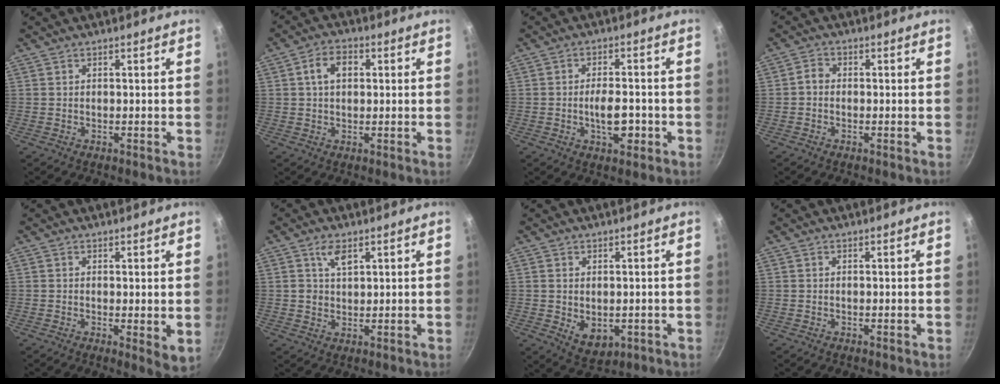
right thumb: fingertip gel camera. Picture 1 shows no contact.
{"total": 5.7, "force": [1.2, 3.9, 4.1], "torque": [-0.054, 0.012, 0.015]}
{"total": 6.7, "force": [-1.8, 3.1, 5.6], "torque": [-0.071, 0.010, -0.027]}
{"total": 2.0, "force": [-0.6, 1.5, 1.1], "torque": [-0.021, 0.013, -0.018]}
{"total": 4.0, "force": [0.6, 1.6, 3.6], "torque": [-0.049, -0.014, 0.009]}
{"total": 4.0, "force": [2.0, 2.4, 2.5], "torque": [-0.034, -0.011, 0.040]}
{"total": 5.8, "force": [-0.4, 4.1, 4.1], "torque": [-0.056, -0.013, 0.006]}
{"total": 0.0}